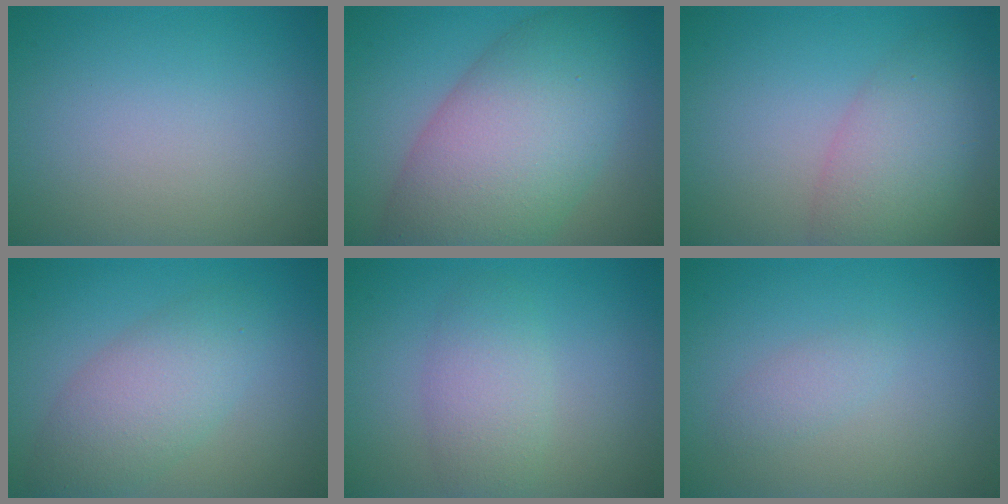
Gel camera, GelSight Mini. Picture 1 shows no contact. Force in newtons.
{"total": 11.3, "press": 11.3, "slide": 0.4}
{"total": 5.3, "press": 5.2, "slide": 0.4}
{"total": 4.6, "press": 4.6, "slide": 0.2}
{"total": 3.2, "press": 3.2, "slide": 0.1}
{"total": 1.2, "press": 1.1, "slide": 0.1}